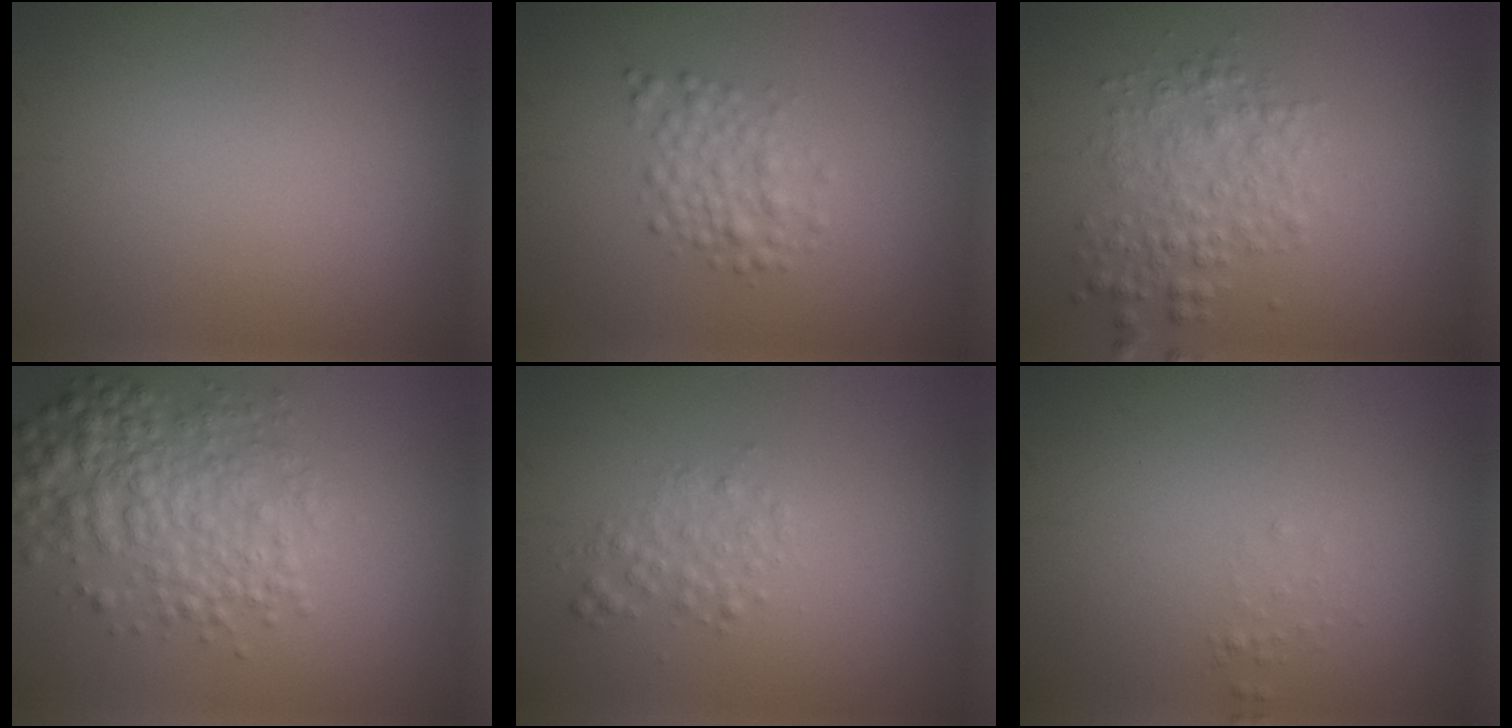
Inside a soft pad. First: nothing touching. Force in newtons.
{"total": 2.5, "press": 2.5, "slide": 0.0}
{"total": 3.3, "press": 3.3, "slide": 0.1}
{"total": 5.5, "press": 5.5, "slide": 0.1}
{"total": 1.7, "press": 1.7, "slide": 0.0}
{"total": 0.6, "press": 0.6, "slide": 0.1}